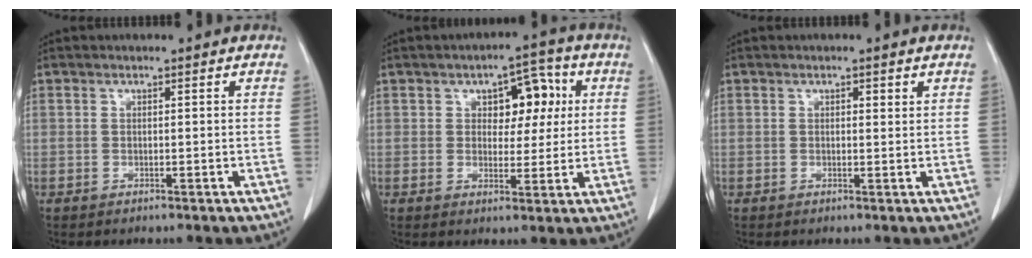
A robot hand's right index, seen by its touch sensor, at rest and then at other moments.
{"total": 6.9, "force": [1.9, 4.0, 5.3], "torque": [-0.063, 0.023, 0.030]}
{"total": 1.0, "force": [0.6, 0.3, 0.7], "torque": [-0.011, -0.001, 0.007]}